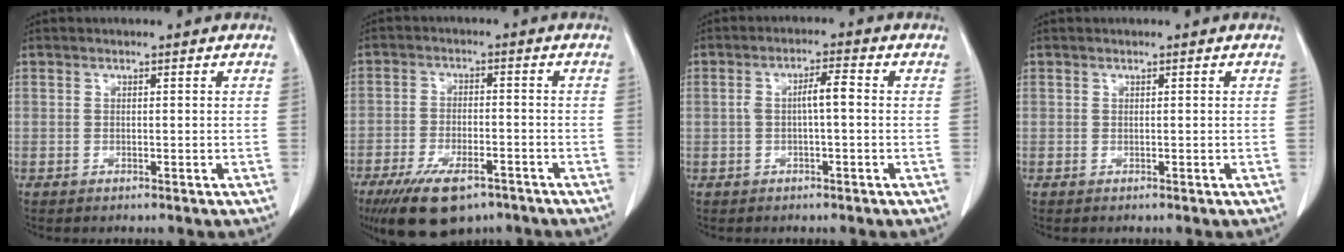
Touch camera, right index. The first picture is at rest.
{"total": 11.3, "force": [-7.7, 4.4, 7.0], "torque": [-0.125, -0.012, -0.123]}
{"total": 3.5, "force": [-0.3, 0.7, 3.4], "torque": [-0.062, 0.014, -0.003]}
{"total": 0.0}